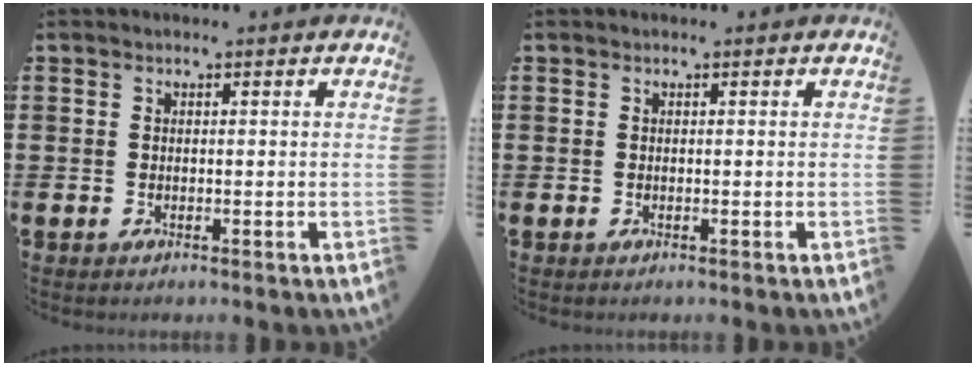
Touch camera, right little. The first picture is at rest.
{"total": 0.0}